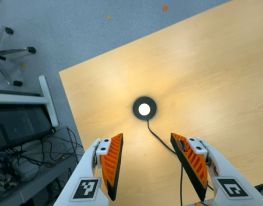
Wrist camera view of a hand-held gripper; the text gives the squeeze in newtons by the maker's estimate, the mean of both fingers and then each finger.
{"total": 0.0}